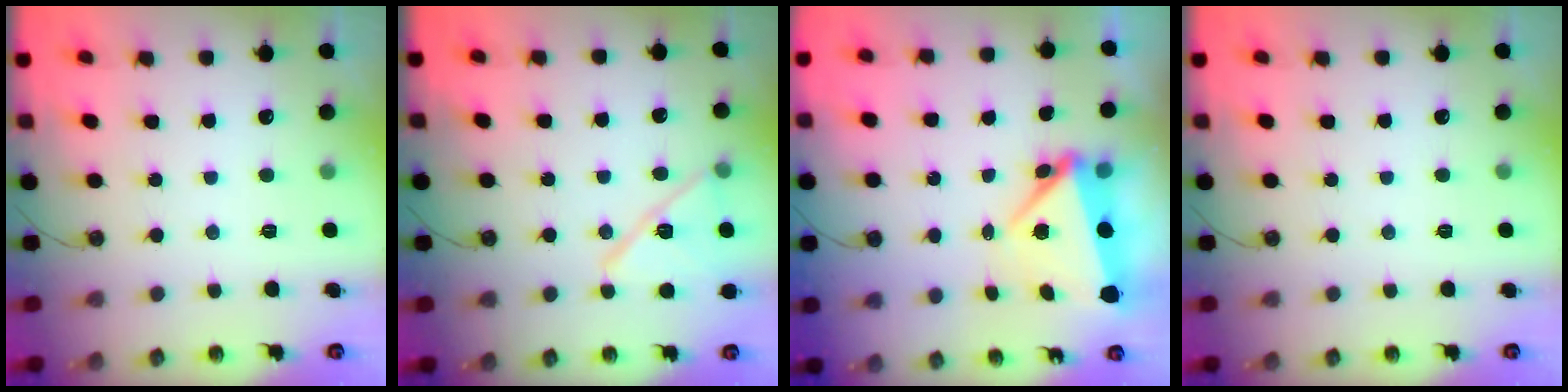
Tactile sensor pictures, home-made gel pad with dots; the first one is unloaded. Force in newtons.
{"total": 14.3, "press": 11.3, "slide": 8.8}
{"total": 6.2, "press": 5.6, "slide": 2.6}
{"total": 0.0}